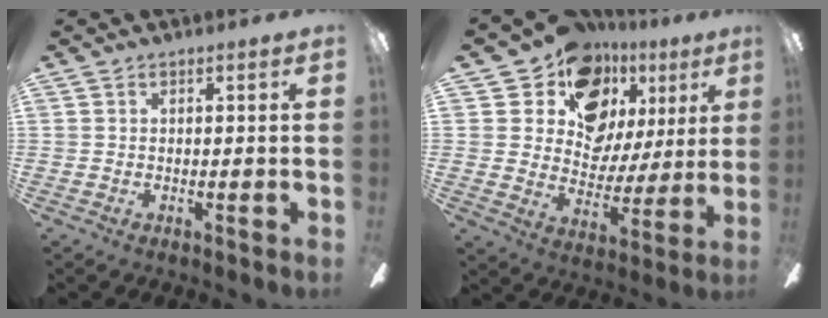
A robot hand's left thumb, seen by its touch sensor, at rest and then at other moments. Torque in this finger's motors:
{"motor_torque": [0.17, 0.07, 0.09, -0.35, -0.04]}